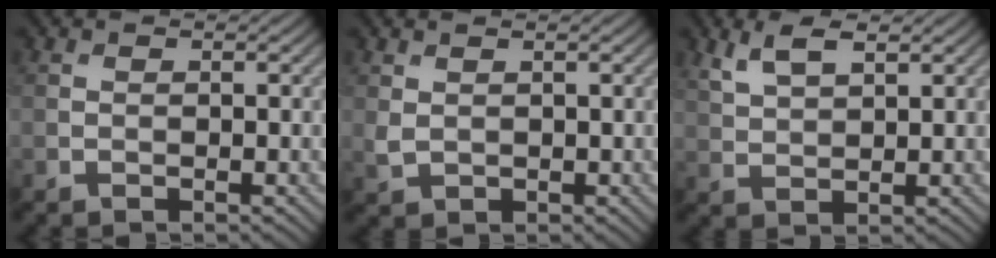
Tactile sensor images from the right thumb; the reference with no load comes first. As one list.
[{"total": 1.4, "force": [0.5, 1.0, 0.8], "torque": [-0.025, -0.002, 0.016]}, {"total": 4.6, "force": [2.9, 1.6, 3.2], "torque": [-0.082, 0.003, 0.064]}]